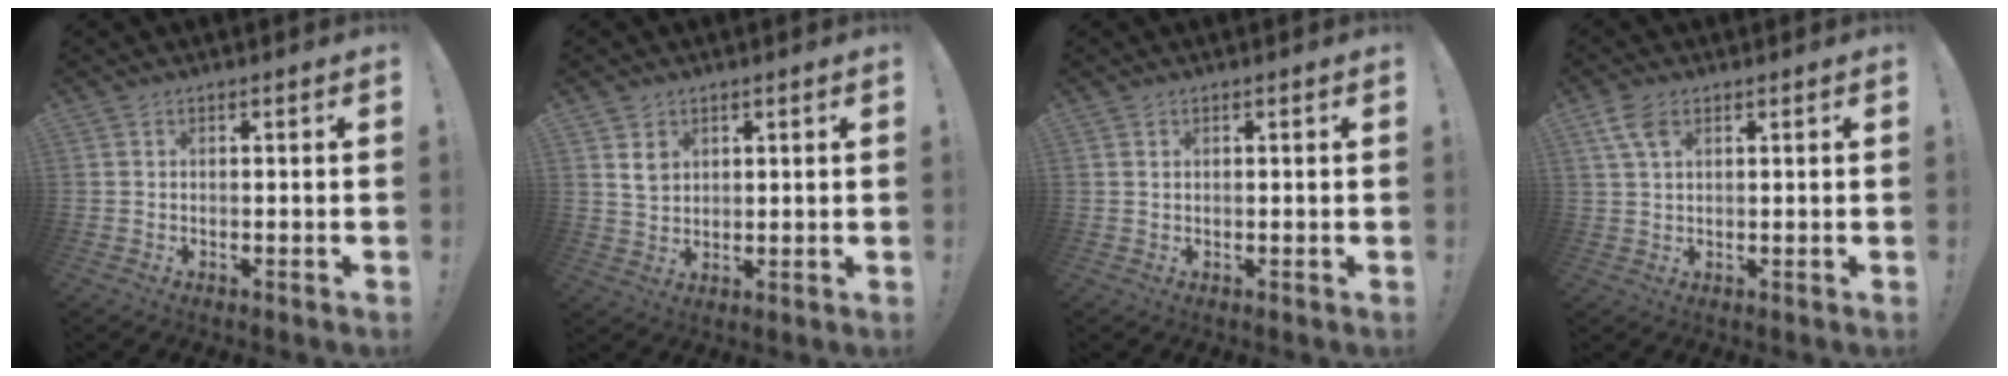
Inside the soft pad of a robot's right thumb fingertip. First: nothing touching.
{"total": 5.0, "force": [2.7, 3.9, 1.7], "torque": [-0.014, -0.009, 0.047]}
{"total": 0.8, "force": [0.6, 0.5, 0.0], "torque": [0.007, -0.001, 0.011]}
{"total": 5.5, "force": [2.6, 2.9, 3.9], "torque": [-0.072, -0.003, 0.050]}